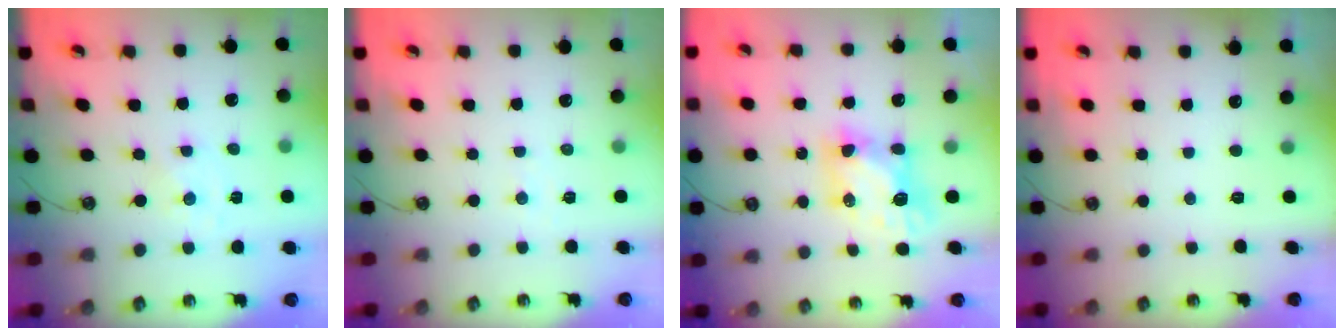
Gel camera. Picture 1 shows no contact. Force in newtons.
{"total": 3.8, "press": 3.8, "slide": 0.5}
{"total": 6.8, "press": 6.8, "slide": 0.3}
{"total": 0.0}